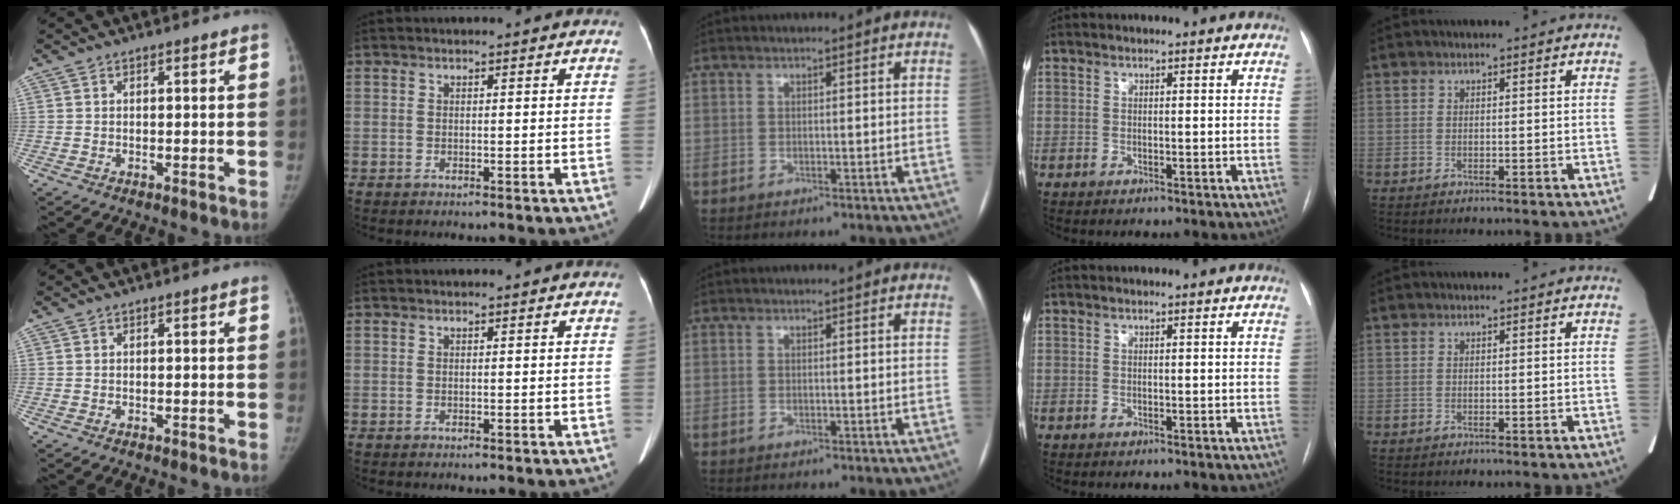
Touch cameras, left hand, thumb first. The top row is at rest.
{}